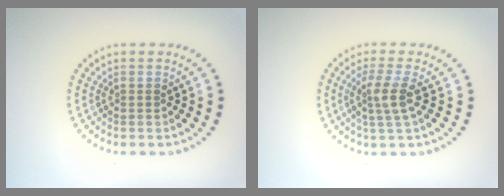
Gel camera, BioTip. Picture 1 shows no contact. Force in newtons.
{"total": 2.7, "press": 2.2, "slide": 1.6}